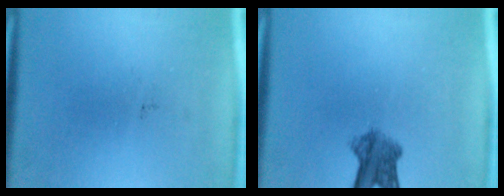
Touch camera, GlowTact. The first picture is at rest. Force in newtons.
{"total": 5.1}